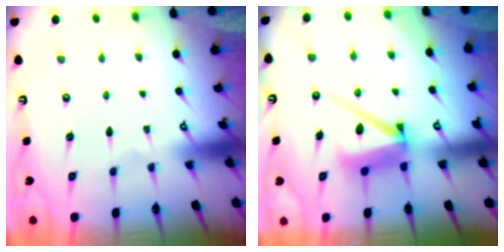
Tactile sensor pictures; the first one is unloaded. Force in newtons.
{"total": 9.3, "press": 9.2, "slide": 1.0}